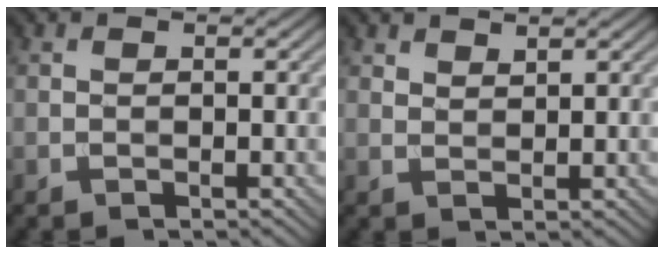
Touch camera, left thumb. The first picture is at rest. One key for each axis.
{"total": 1.8, "fx": 1.6, "fy": 0.5, "fz": 0.6, "tx": -0.018, "ty": -0.001, "tz": 0.035}